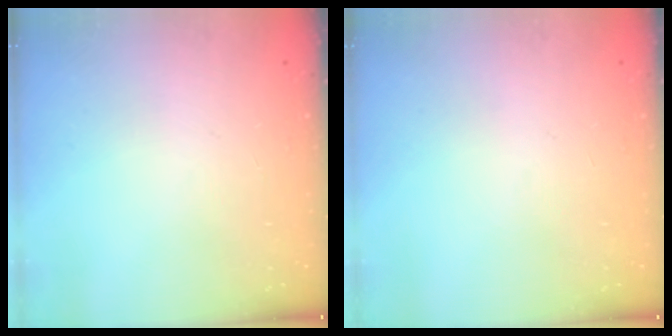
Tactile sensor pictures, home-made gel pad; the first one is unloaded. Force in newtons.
{"total": 0.0}